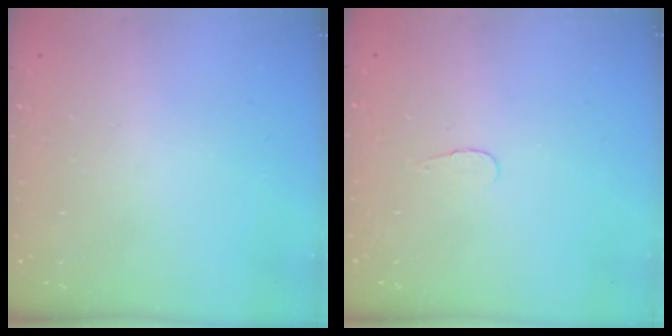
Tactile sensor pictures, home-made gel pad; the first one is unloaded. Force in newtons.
{"total": 3.4, "press": 3.4, "slide": 0.4}